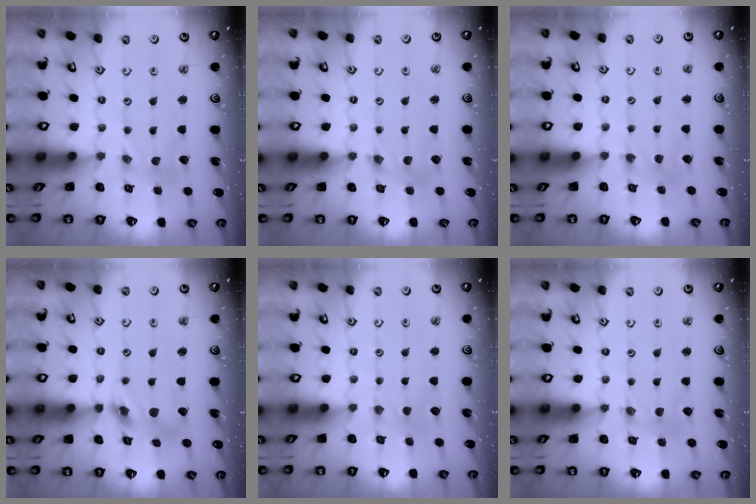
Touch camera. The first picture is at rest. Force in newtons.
{"total": 2.8, "press": 2.8, "slide": 0.4}
{"total": 2.8, "press": 2.8, "slide": 0.4}
{"total": 10.9, "press": 10.8, "slide": 1.4}
{"total": 1.2, "press": 1.2, "slide": 0.3}
{"total": 1.5, "press": 1.5, "slide": 0.3}